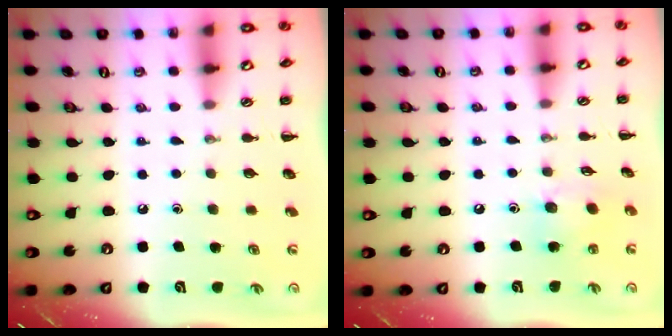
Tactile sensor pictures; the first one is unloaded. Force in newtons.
{"total": 8.2, "press": 8.2, "slide": 0.9}